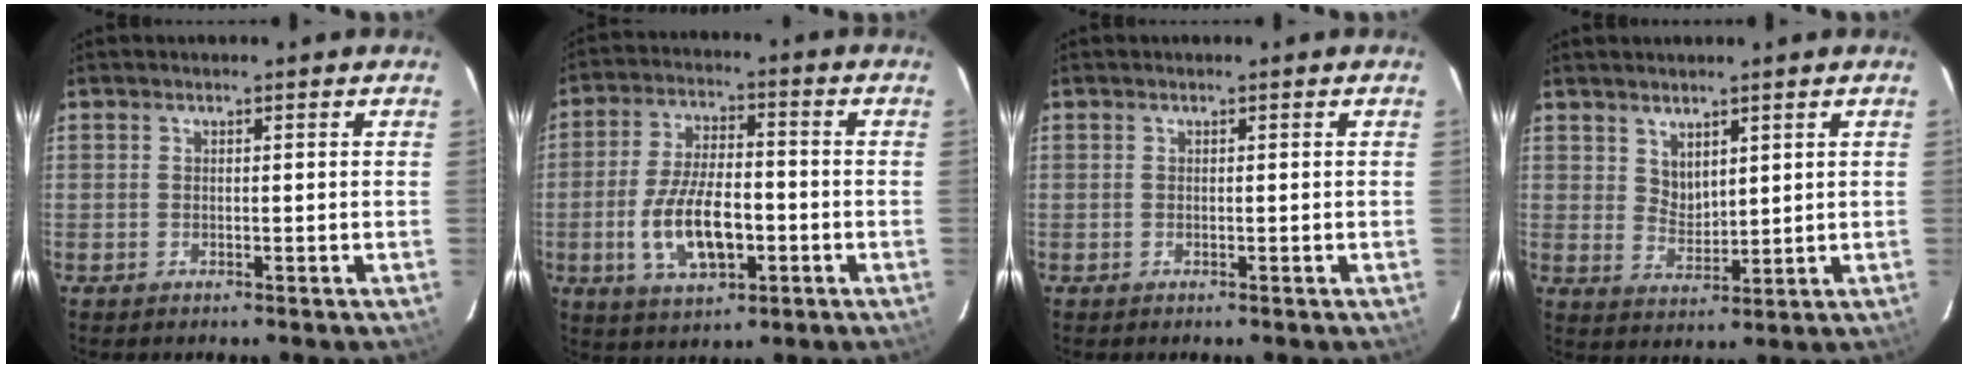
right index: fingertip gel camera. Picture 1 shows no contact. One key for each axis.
{"total": 12.3, "fx": -3.4, "fy": 5.5, "fz": 10.5, "tx": -0.214, "ty": -0.004, "tz": -0.053}
{"total": 0.0}
{"total": 4.2, "fx": 3.0, "fy": 2.2, "fz": 1.9, "tx": -0.027, "ty": -0.001, "tz": 0.061}